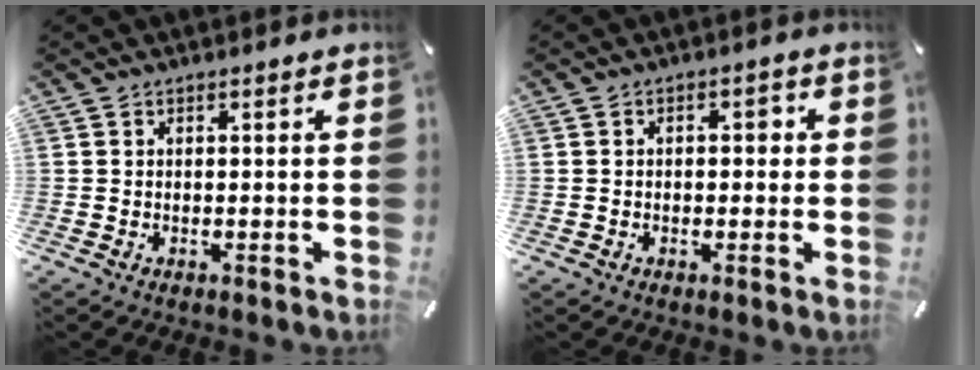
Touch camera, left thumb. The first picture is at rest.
{"total": 2.8, "force": [0.0, 1.9, 2.0], "torque": [-0.026, 0.005, -0.008]}